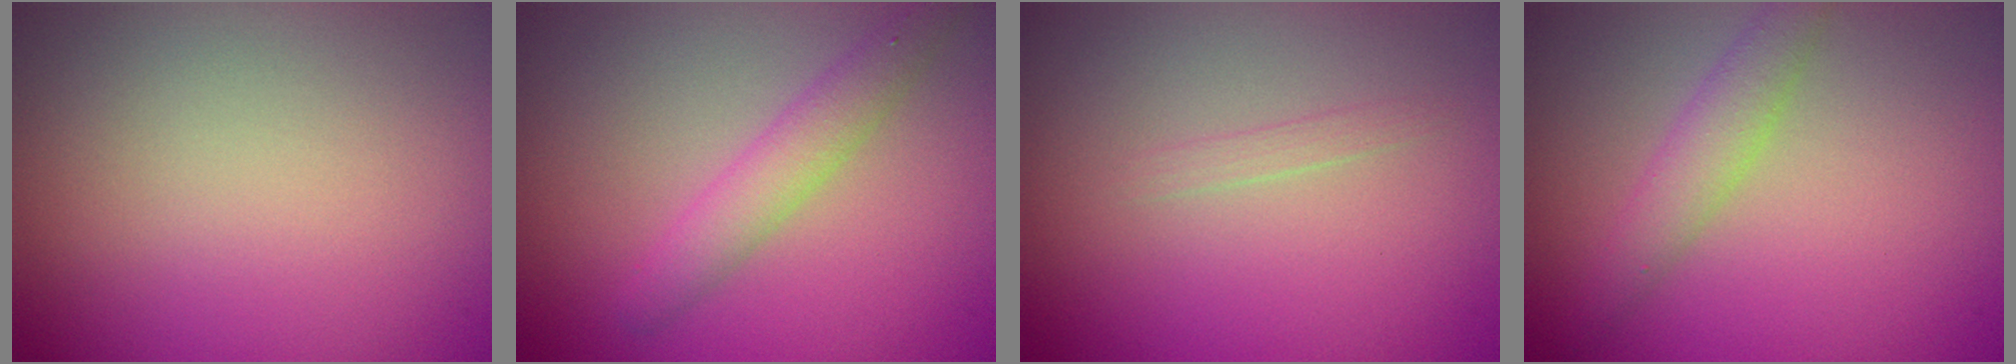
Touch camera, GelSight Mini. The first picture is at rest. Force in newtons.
{"total": 2.8, "press": 2.8, "slide": 0.0}
{"total": 0.7, "press": 0.7, "slide": 0.1}
{"total": 2.3, "press": 2.3, "slide": 0.0}